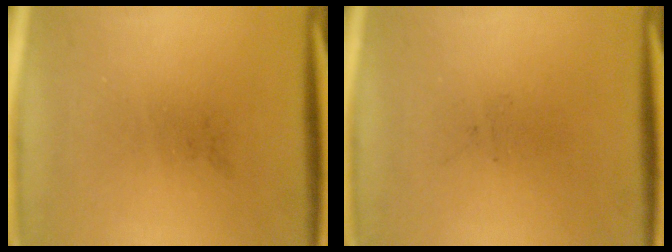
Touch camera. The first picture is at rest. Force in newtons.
{"total": 0.0}